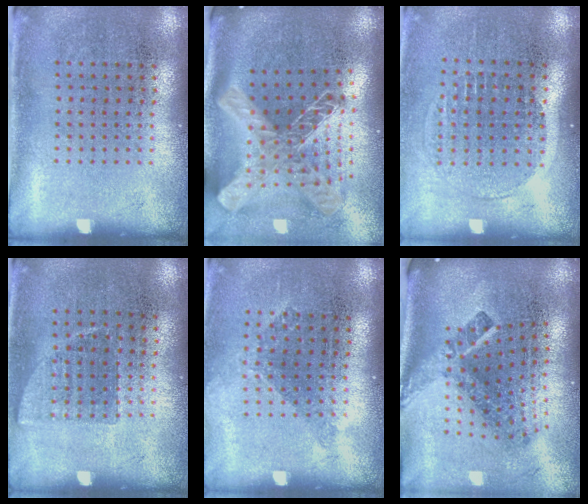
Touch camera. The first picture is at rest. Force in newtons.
{"total": 2.8, "press": 2.0, "slide": 2.0}
{"total": 1.4, "press": 1.2, "slide": 0.7}
{"total": 0.8, "press": 0.7, "slide": 0.3}
{"total": 1.1, "press": 0.8, "slide": 0.7}
{"total": 2.8, "press": 1.7, "slide": 2.2}